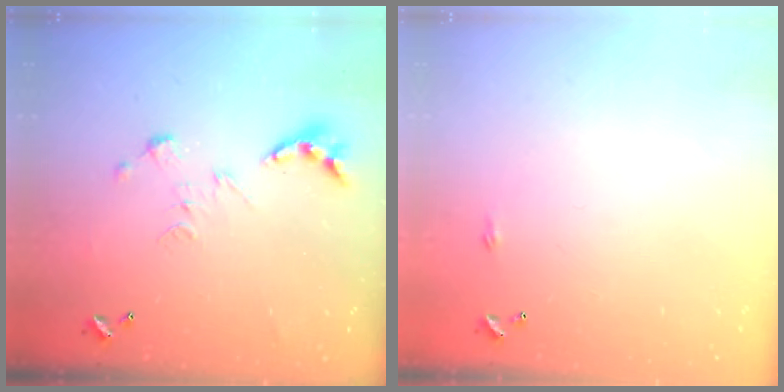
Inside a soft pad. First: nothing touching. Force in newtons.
{"total": 2.2, "press": 2.1, "slide": 0.4}